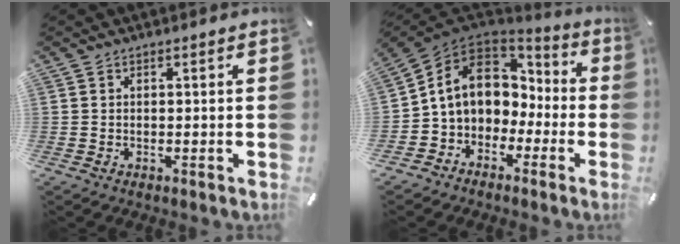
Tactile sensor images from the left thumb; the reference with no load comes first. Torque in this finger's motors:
{"motor_torque": [0.35, 2.19, 1.25, 1.05, 0.10]}